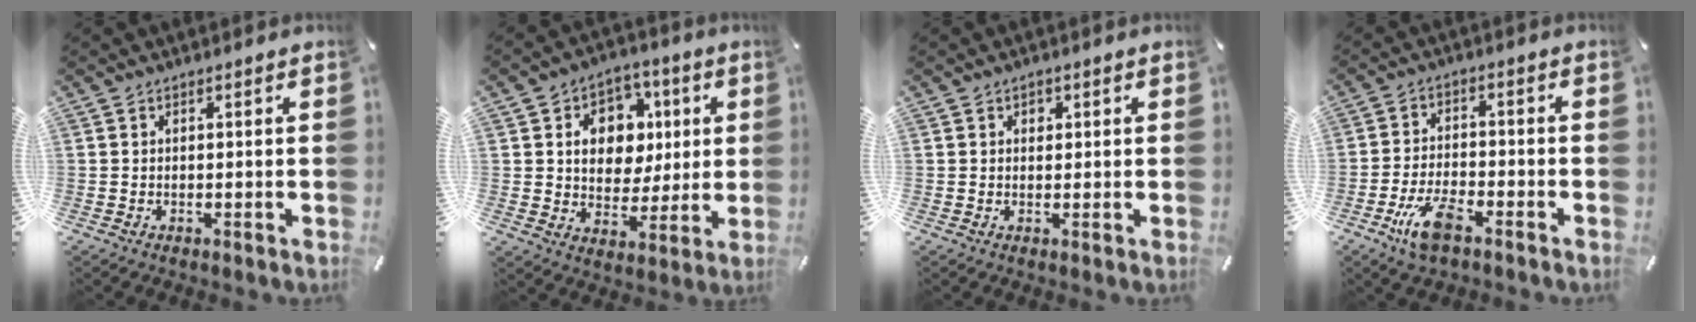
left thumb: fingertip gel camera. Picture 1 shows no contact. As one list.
[{"total": 10.6, "force": [2.1, 9.4, 4.5], "torque": [-0.068, -0.004, 0.042]}, {"total": 1.3, "force": [0.3, 1.2, 0.4], "torque": [0.007, -0.001, 0.001]}, {"total": 8.9, "force": [-5.1, 3.7, 6.3], "torque": [-0.138, 0.012, -0.095]}]